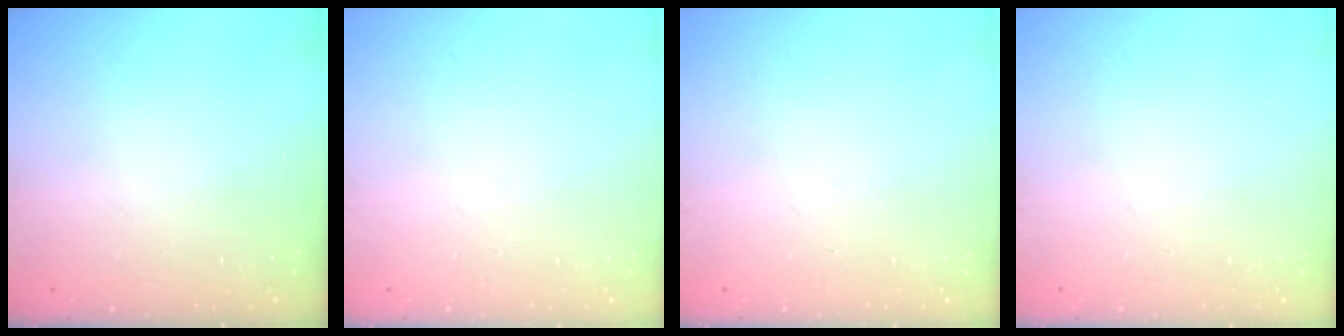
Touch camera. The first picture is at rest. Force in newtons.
{"total": 0.0}
{"total": 0.0}
{"total": 0.0}